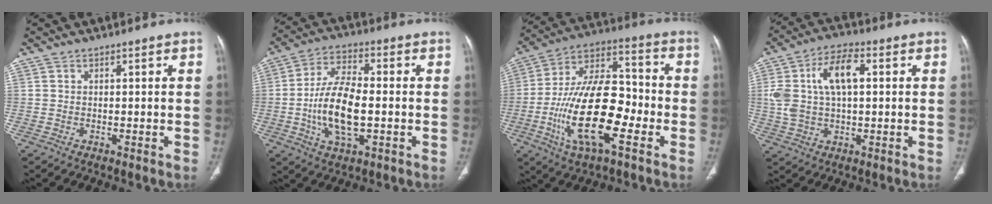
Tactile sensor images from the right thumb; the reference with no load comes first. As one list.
[{"total": 13.3, "force": [-2.0, 5.7, 11.8], "torque": [-0.233, 0.009, -0.038]}, {"total": 21.3, "force": [-6.0, 9.1, 18.3], "torque": [-0.321, 0.032, -0.103]}, {"total": 12.3, "force": [2.4, 6.5, 10.2], "torque": [-0.199, 0.019, 0.044]}]